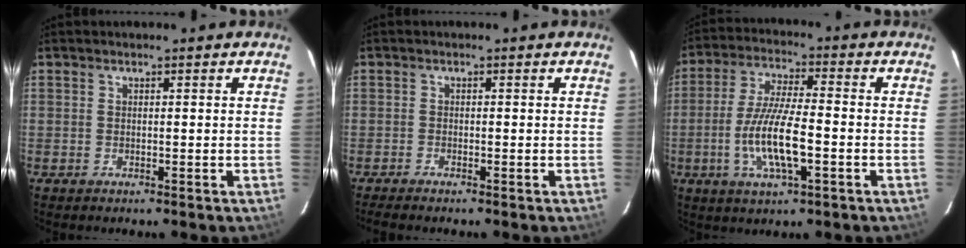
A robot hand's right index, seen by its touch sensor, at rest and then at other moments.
{"total": 2.3, "force": [-2.1, 0.1, 1.0], "torque": [-0.029, -0.007, -0.038]}
{"total": 11.5, "force": [-3.2, 2.5, 10.8], "torque": [-0.217, -0.008, -0.060]}